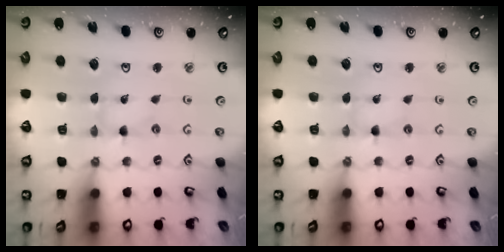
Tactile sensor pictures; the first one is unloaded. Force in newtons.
{"total": 1.1, "press": 1.1, "slide": 0.1}